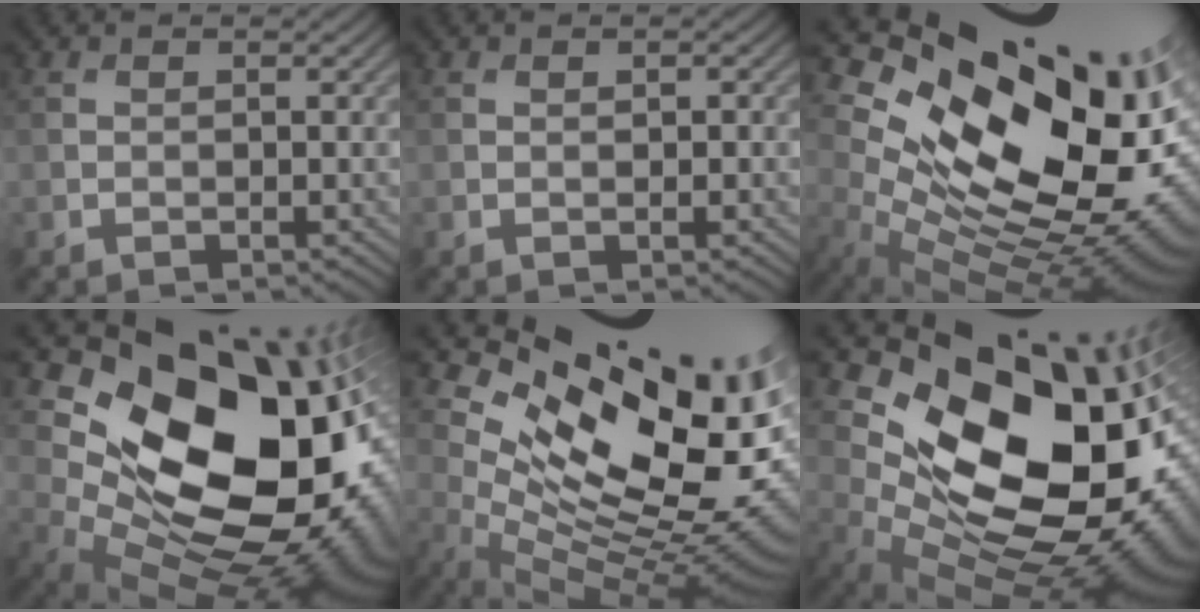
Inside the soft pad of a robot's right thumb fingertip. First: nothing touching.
{"total": 0.9, "force": [0.1, 0.3, 0.9], "torque": [-0.013, -0.001, 0.003]}
{"total": 20.3, "force": [6.2, 11.6, 15.4], "torque": [-0.247, 0.015, 0.139]}
{"total": 21.3, "force": [4.0, 14.4, 15.1], "torque": [-0.245, -0.015, 0.104]}
{"total": 18.2, "force": [6.0, 9.0, 14.7], "torque": [-0.238, -0.024, 0.144]}
{"total": 19.9, "force": [4.4, 12.4, 15.0], "torque": [-0.230, -0.024, 0.109]}